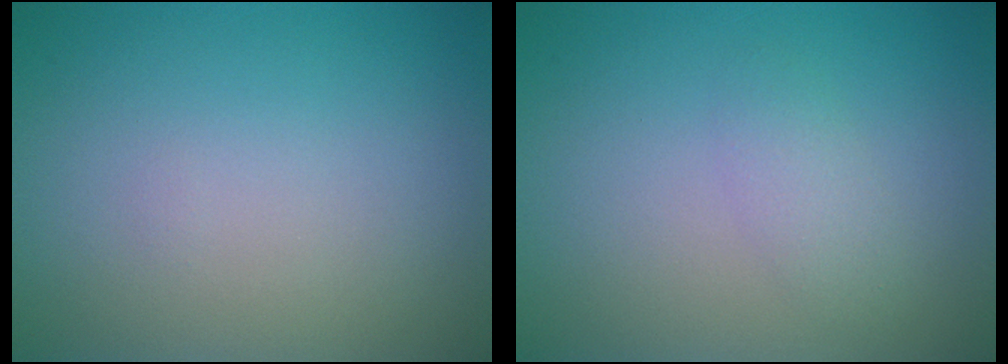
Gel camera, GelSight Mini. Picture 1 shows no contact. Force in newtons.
{"total": 1.4, "press": 1.4, "slide": 0.0}